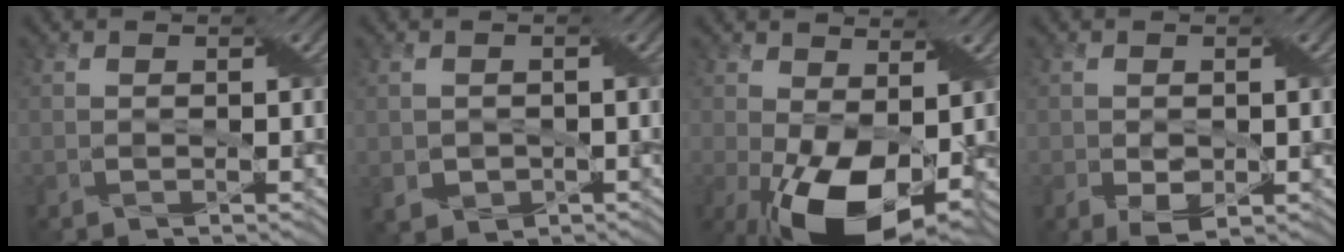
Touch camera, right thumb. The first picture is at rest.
{"total": 2.2, "force": [-0.6, 1.8, 1.1], "torque": [-0.033, -0.009, -0.006]}
{"total": 12.6, "force": [-3.0, 6.4, 10.4], "torque": [-0.201, -0.015, -0.043]}
{"total": 2.9, "force": [-0.6, 1.7, 2.3], "torque": [-0.046, -0.010, -0.002]}